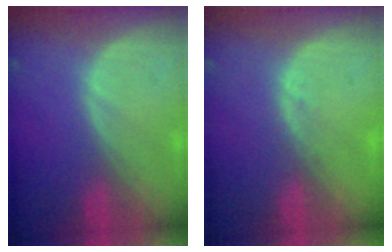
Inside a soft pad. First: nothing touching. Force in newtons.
{"total": 1.0, "press": 0.9, "slide": 0.3}